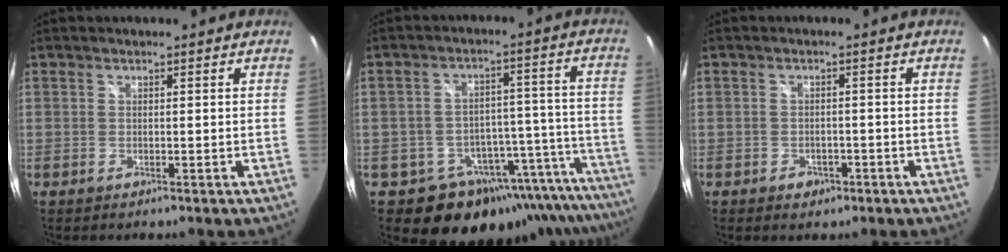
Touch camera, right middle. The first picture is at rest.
{"total": 19.6, "force": [-16.3, 9.1, 6.1], "torque": [-0.073, 0.034, -0.209]}
{"total": 2.7, "force": [-1.3, 2.2, 1.1], "torque": [-0.025, 0.001, -0.015]}